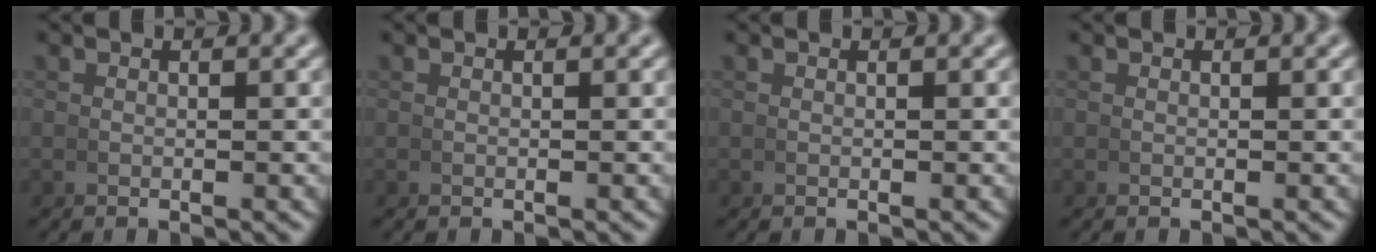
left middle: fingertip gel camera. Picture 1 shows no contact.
{"total": 0.0}
{"total": 0.0}
{"total": 0.0}